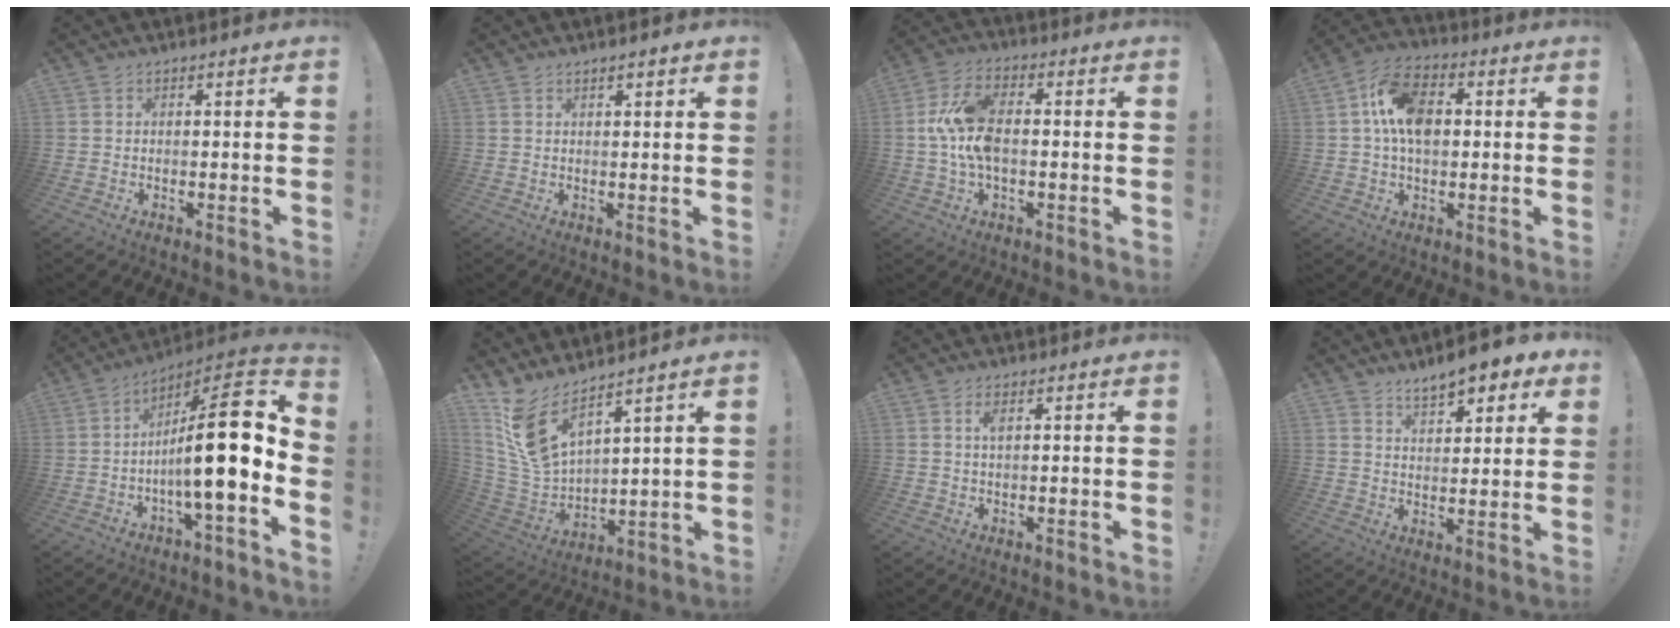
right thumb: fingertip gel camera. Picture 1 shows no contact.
{"total": 1.1, "force": [0.8, 0.2, 0.6], "torque": [-0.010, -0.001, 0.014]}
{"total": 12.2, "force": [-0.3, 6.8, 10.1], "torque": [-0.203, 0.006, -0.002]}
{"total": 13.4, "force": [1.7, 8.8, 10.0], "torque": [-0.175, 0.014, 0.035]}
{"total": 18.7, "force": [-1.9, 3.7, 18.2], "torque": [-0.282, 0.010, -0.037]}
{"total": 12.8, "force": [9.4, 4.8, 7.3], "torque": [-0.155, -0.075, 0.175]}
{"total": 2.3, "force": [1.0, 0.9, 1.9], "torque": [-0.028, -0.003, 0.014]}
{"total": 8.2, "force": [6.3, 2.9, 4.4], "torque": [-0.063, -0.041, 0.110]}